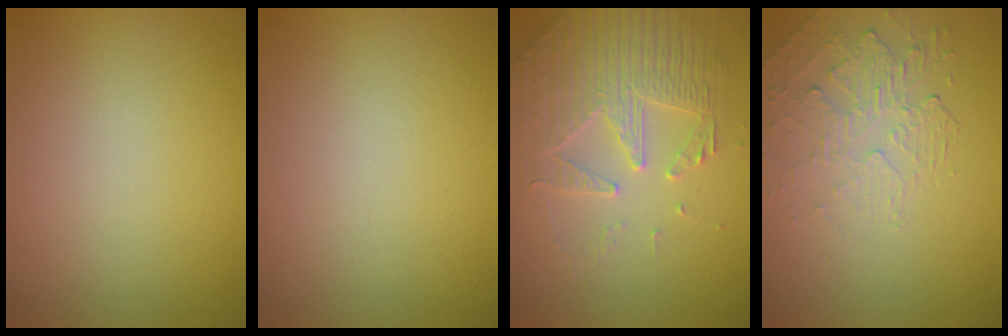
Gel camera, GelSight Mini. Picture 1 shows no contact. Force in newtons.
{"total": 0.0}
{"total": 4.4, "press": 4.2, "slide": 1.4}
{"total": 2.2, "press": 1.4, "slide": 1.7}